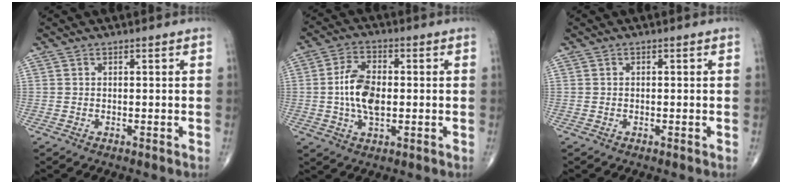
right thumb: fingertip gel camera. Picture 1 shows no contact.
{"total": 9.1, "force": [-0.3, 5.0, 7.7], "torque": [-0.143, 0.006, -0.009]}
{"total": 0.0}